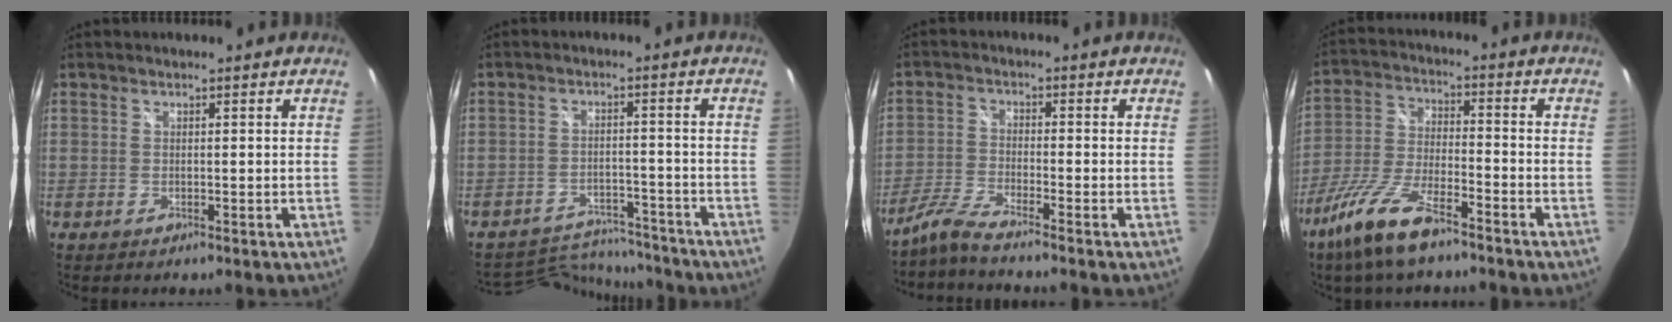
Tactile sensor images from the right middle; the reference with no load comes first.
{"total": 11.9, "force": [-11.3, 3.0, 2.2], "torque": [-0.058, 0.021, -0.157]}
{"total": 3.9, "force": [-3.4, -0.8, 1.8], "torque": [-0.050, -0.004, -0.080]}
{"total": 11.9, "force": [-8.1, 2.9, 8.1], "torque": [-0.178, -0.017, -0.160]}